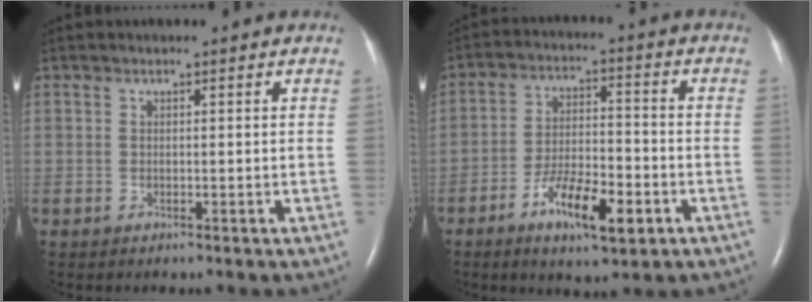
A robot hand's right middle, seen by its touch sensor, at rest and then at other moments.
{"total": 9.7, "force": [-4.7, 2.7, 8.1], "torque": [-0.147, -0.003, -0.077]}